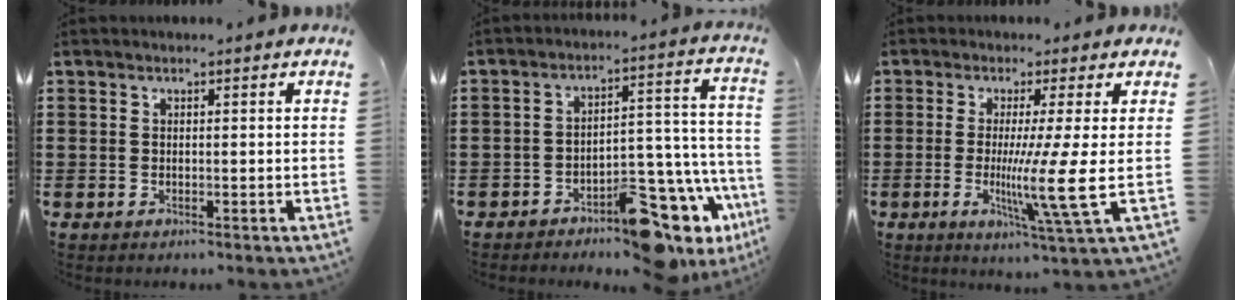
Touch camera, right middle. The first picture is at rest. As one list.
[{"total": 11.6, "force": [-9.0, 4.2, 6.0], "torque": [-0.056, 0.034, -0.161]}, {"total": 8.6, "force": [-0.7, -1.1, 8.5], "torque": [-0.173, -0.029, -0.020]}]